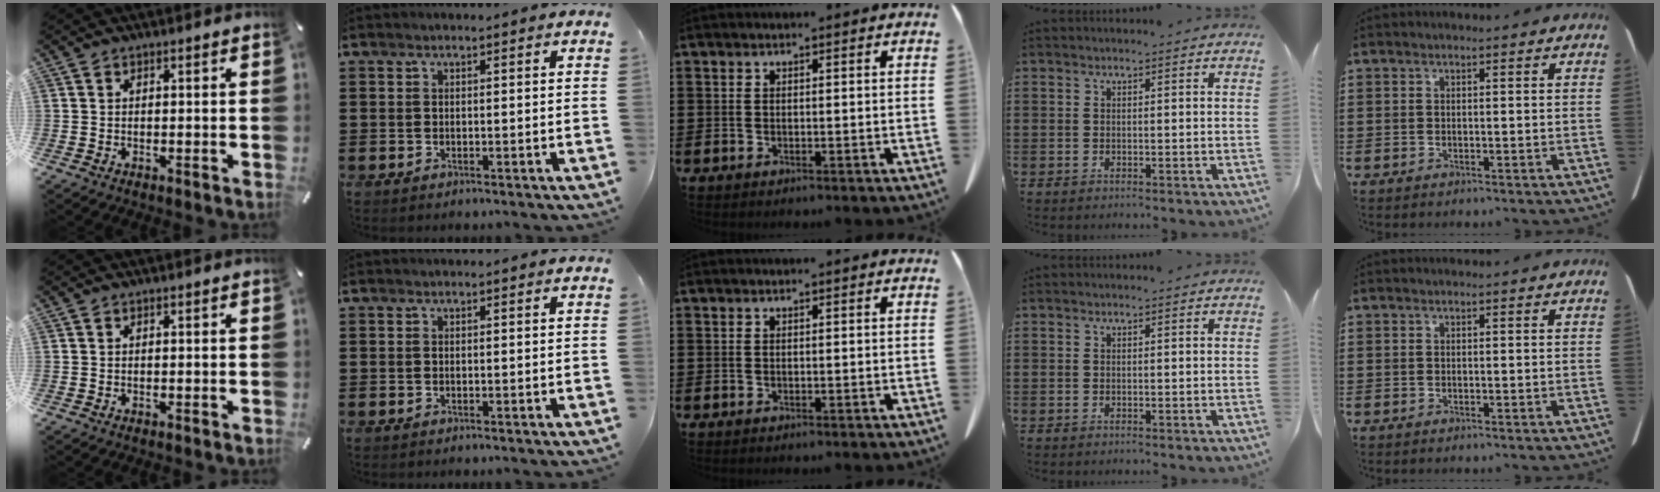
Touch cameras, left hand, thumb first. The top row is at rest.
{}